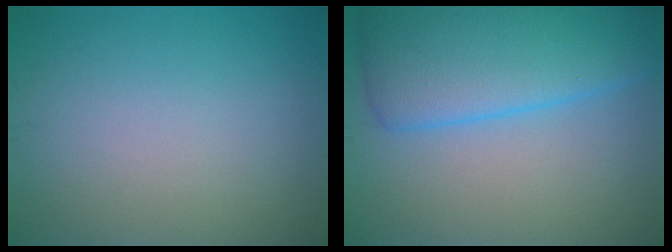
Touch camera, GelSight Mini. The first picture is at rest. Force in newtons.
{"total": 8.5, "press": 8.5, "slide": 0.2}